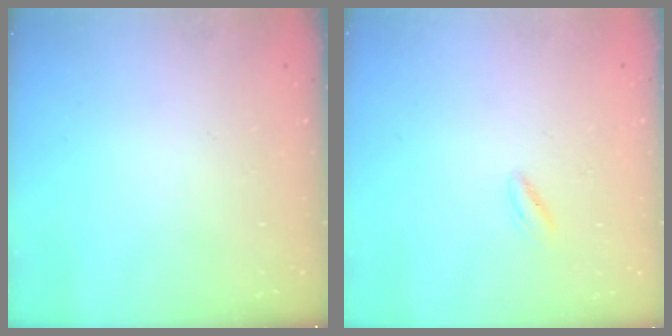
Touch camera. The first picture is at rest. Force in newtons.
{"total": 1.1, "press": 0.9, "slide": 0.7}